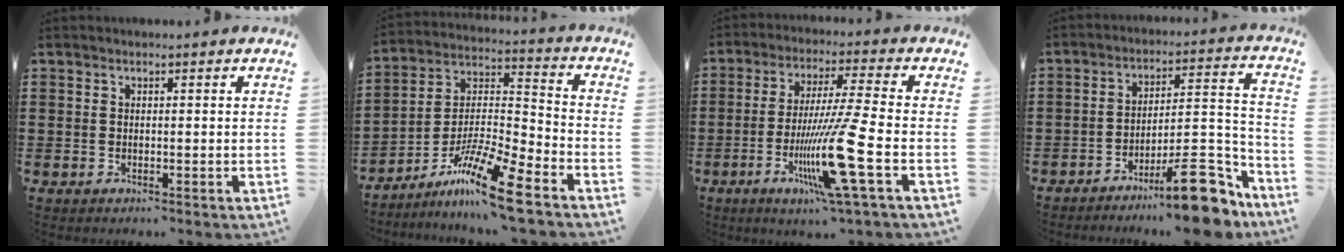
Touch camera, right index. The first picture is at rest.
{"total": 13.7, "force": [-10.1, 1.4, 9.2], "torque": [-0.175, 0.022, -0.191]}
{"total": 13.6, "force": [-4.6, -0.1, 12.8], "torque": [-0.251, -0.017, -0.087]}
{"total": 14.4, "force": [-10.5, 3.2, 9.3], "torque": [-0.097, 0.046, -0.180]}